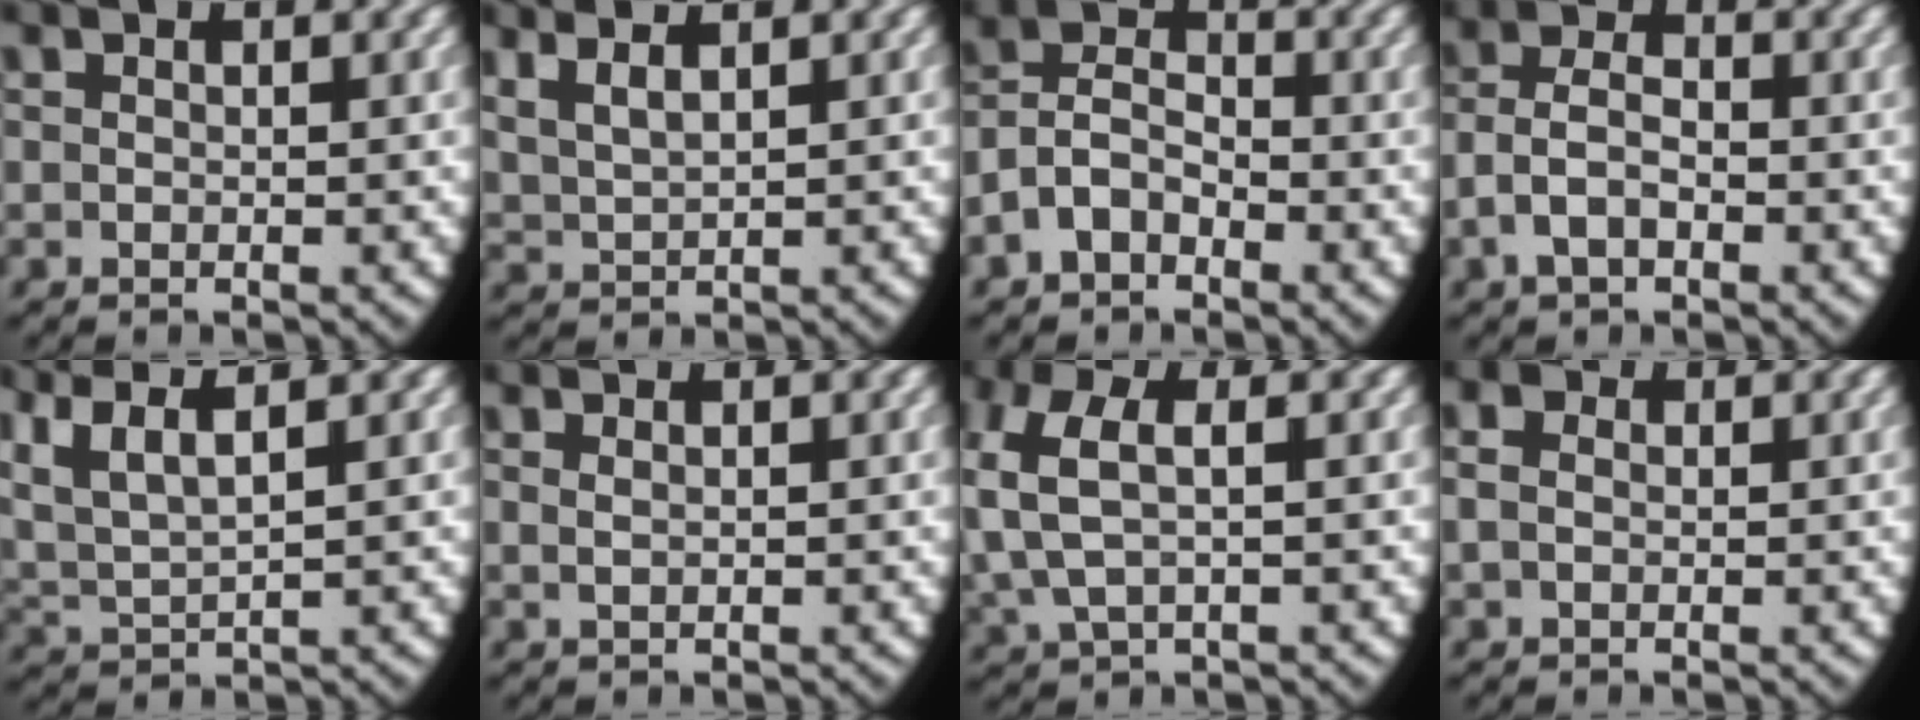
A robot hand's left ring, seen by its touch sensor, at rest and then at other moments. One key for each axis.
{"total": 4.3, "fx": 2.4, "fy": 2.6, "fz": 2.4, "tx": -0.059, "ty": 0.008, "tz": 0.044}
{"total": 6.2, "fx": -1.6, "fy": 5.2, "fz": 2.9, "tx": -0.067, "ty": -0.018, "tz": -0.030}
{"total": 4.7, "fx": -1.1, "fy": 3.6, "fz": 2.8, "tx": -0.074, "ty": -0.019, "tz": -0.015}
{"total": 8.8, "fx": 3.1, "fy": 6.4, "fz": 5.2, "tx": -0.139, "ty": -0.001, "tz": 0.049}
{"total": 0.5, "fx": 0.3, "fy": -0.3, "fz": 0.4, "tx": -0.011, "ty": -0.010, "tz": 0.014}
{"total": 5.1, "fx": 0.6, "fy": 3.4, "fz": 3.8, "tx": -0.110, "ty": -0.010, "tz": 0.020}
{"total": 2.1, "fx": 0.2, "fy": 1.8, "fz": 1.2, "tx": -0.028, "ty": -0.002, "tz": 0.003}